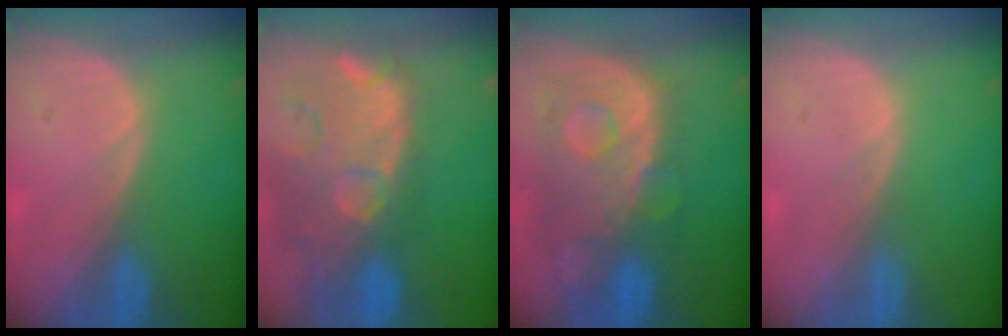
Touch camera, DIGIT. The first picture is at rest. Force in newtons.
{"total": 14.5, "press": 11.7, "slide": 8.5}
{"total": 11.2, "press": 9.7, "slide": 5.5}
{"total": 0.0}